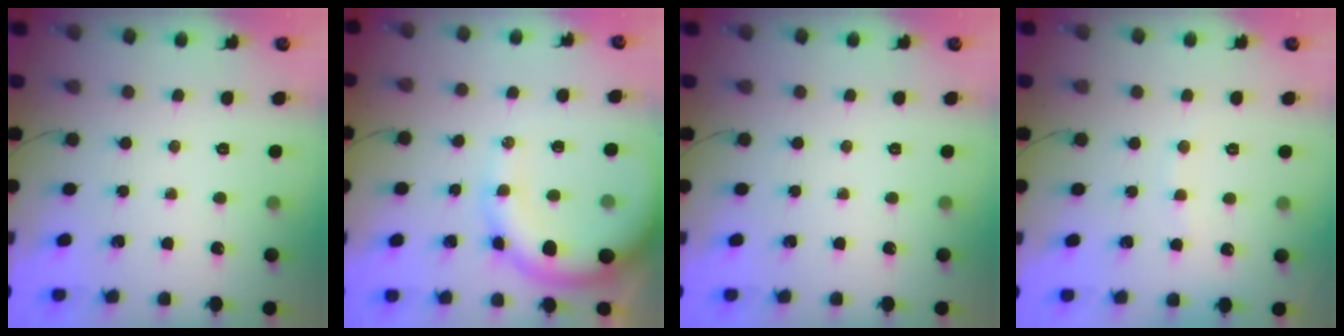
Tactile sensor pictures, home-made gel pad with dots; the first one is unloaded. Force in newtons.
{"total": 12.7, "press": 12.4, "slide": 2.7}
{"total": 0.0}
{"total": 4.6, "press": 4.5, "slide": 0.7}